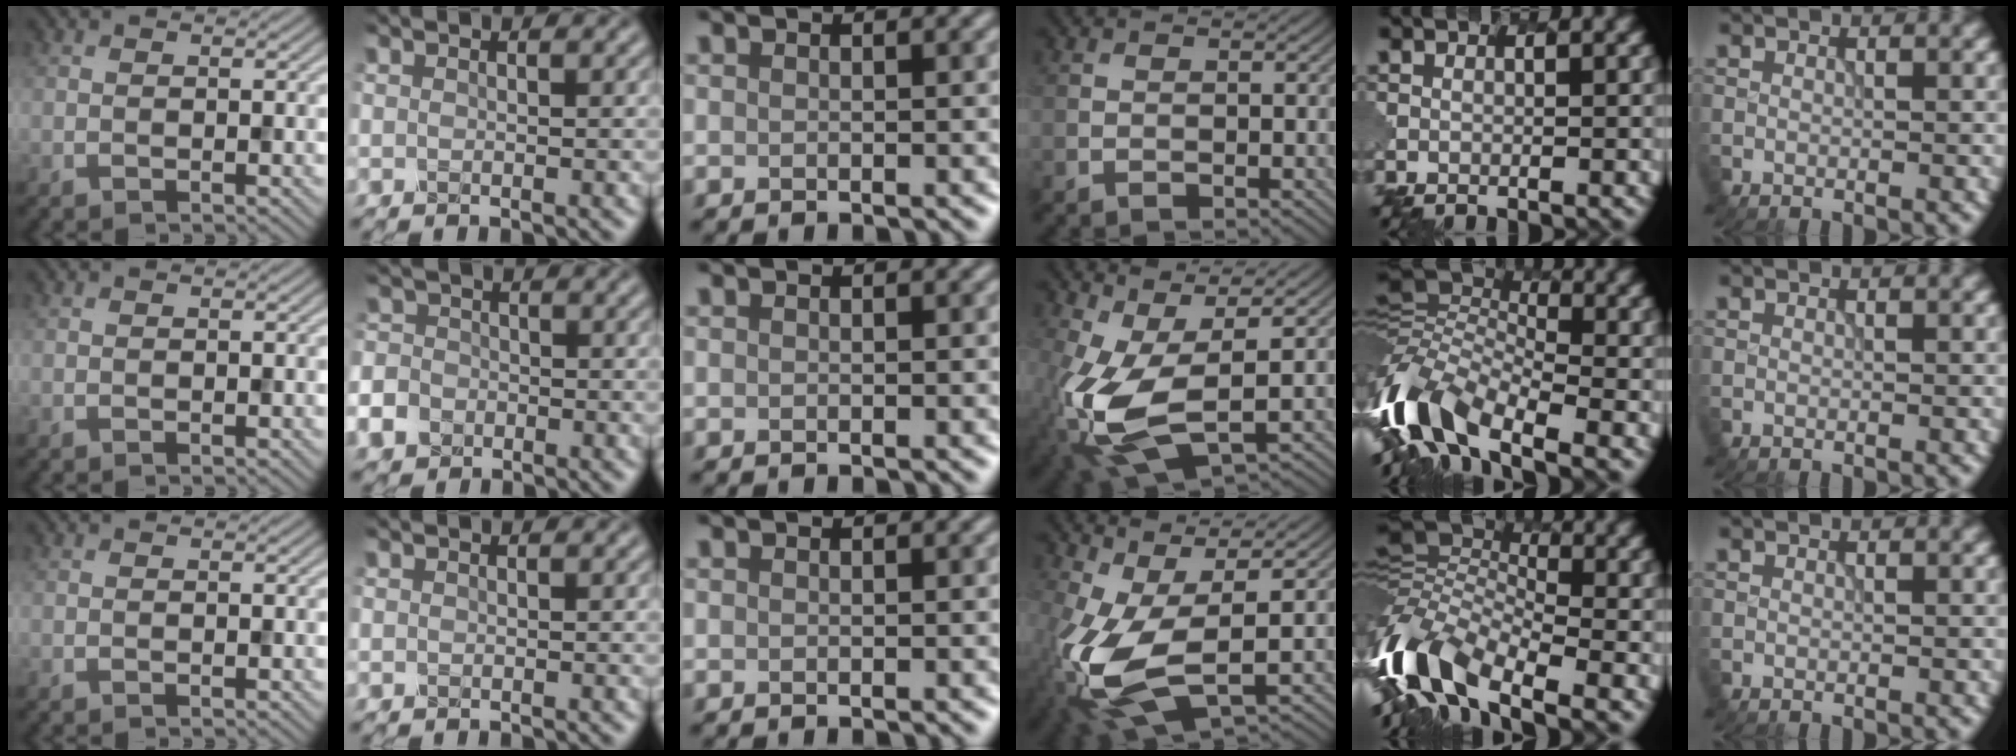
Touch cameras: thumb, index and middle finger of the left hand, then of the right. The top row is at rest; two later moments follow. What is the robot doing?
{"motion": "extract", "object": "pen bag"}